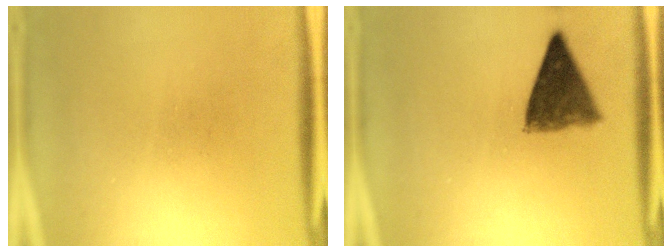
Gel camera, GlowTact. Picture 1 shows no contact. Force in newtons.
{"total": 8.0}